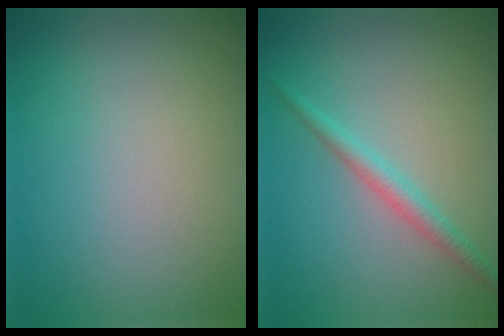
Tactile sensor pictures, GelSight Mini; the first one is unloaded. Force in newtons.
{"total": 1.9, "press": 1.9, "slide": 0.1}